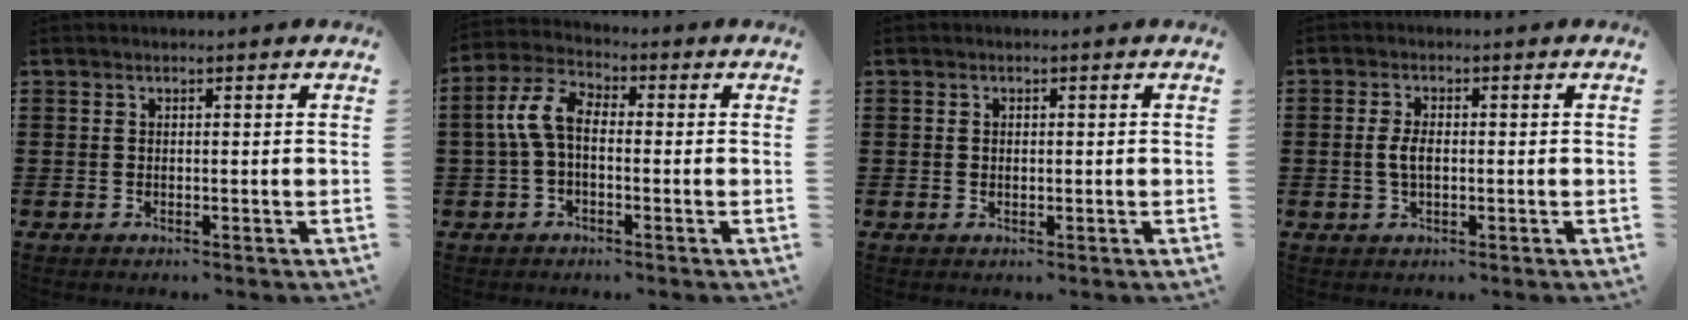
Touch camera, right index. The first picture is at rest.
{"total": 6.7, "force": [-0.2, 3.6, 5.6], "torque": [-0.141, 0.000, -0.014]}
{"total": 0.6, "force": [0.3, 0.4, 0.3], "torque": [-0.008, 0.004, 0.006]}
{"total": 2.9, "force": [-0.2, 1.4, 2.5], "torque": [-0.057, 0.002, -0.007]}